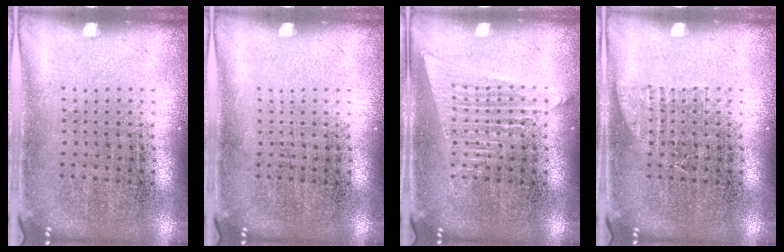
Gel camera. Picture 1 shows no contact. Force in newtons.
{"total": 0.0}
{"total": 1.9, "press": 1.9, "slide": 0.2}
{"total": 1.1, "press": 1.1, "slide": 0.2}